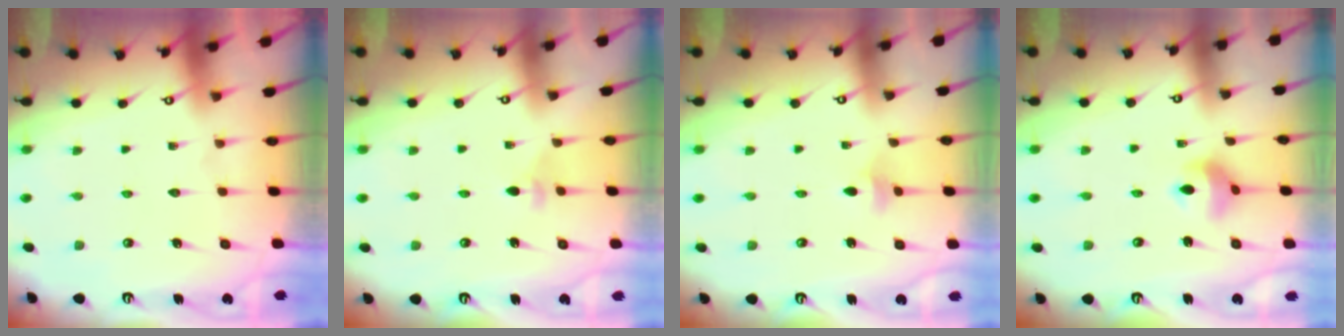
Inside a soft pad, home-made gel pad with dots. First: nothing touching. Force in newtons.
{"total": 3.6, "press": 3.6, "slide": 0.7}
{"total": 3.0, "press": 2.9, "slide": 0.7}
{"total": 5.7, "press": 5.7, "slide": 0.4}